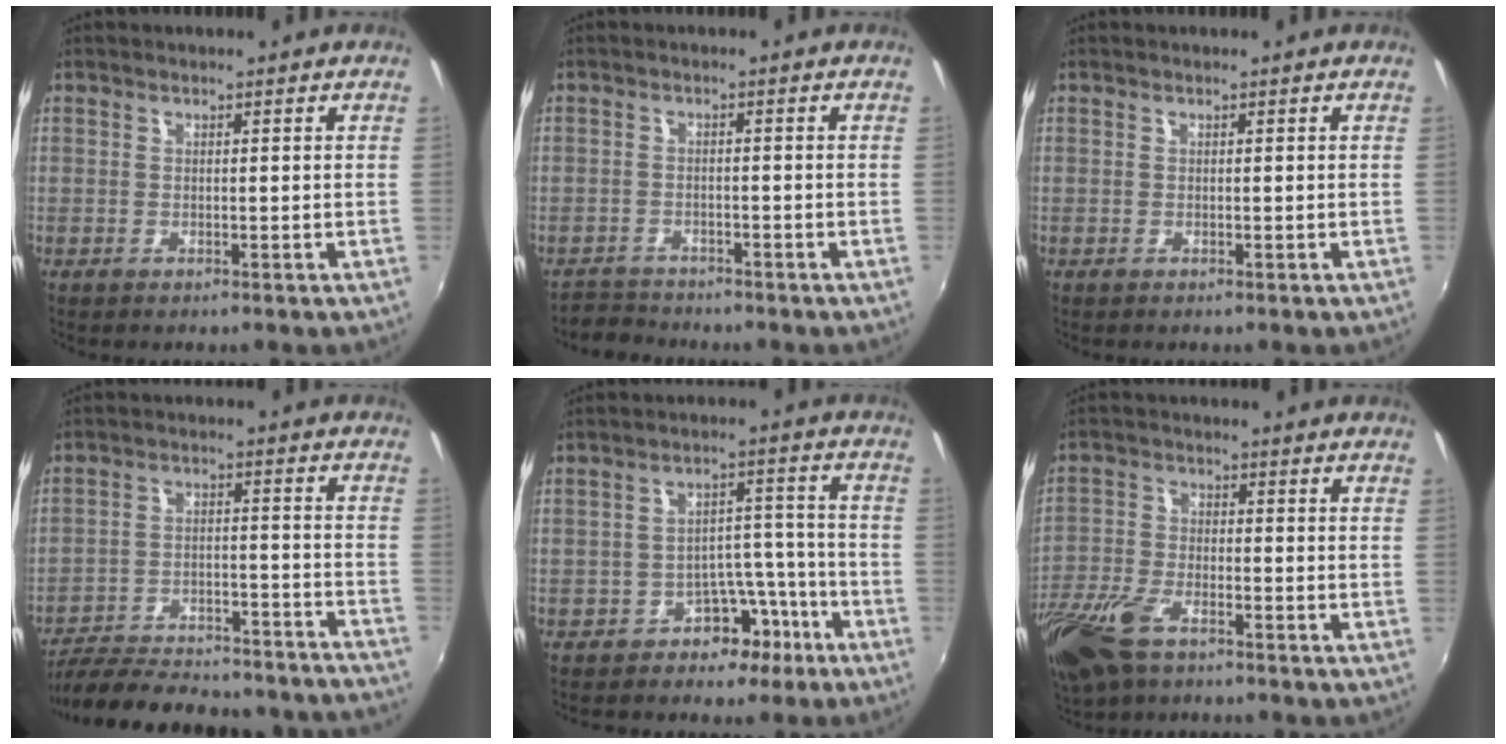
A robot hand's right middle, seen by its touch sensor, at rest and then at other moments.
{"total": 3.3, "force": [-3.1, 1.1, -0.4], "torque": [-0.007, 0.006, -0.061]}
{"total": 0.0}
{"total": 29.5, "force": [-26.5, 6.3, 11.2], "torque": [-0.203, -0.016, -0.347]}
{"total": 7.7, "force": [-5.3, 5.0, 2.4], "torque": [-0.025, 0.047, -0.067]}
{"total": 12.3, "force": [-8.2, 5.3, 7.4], "torque": [-0.182, -0.023, -0.165]}